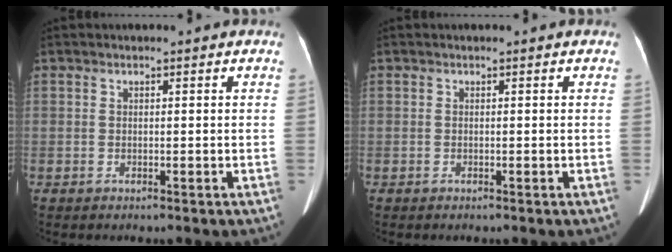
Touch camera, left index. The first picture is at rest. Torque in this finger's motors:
{"motor_torque": [0.02, 0.02, 0.00, 0.01]}